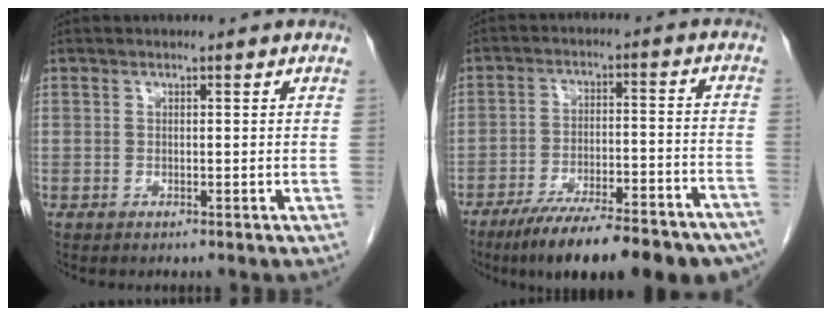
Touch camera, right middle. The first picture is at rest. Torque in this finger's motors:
{"motor_torque": [1.27, -0.87, 0.42, 0.18]}